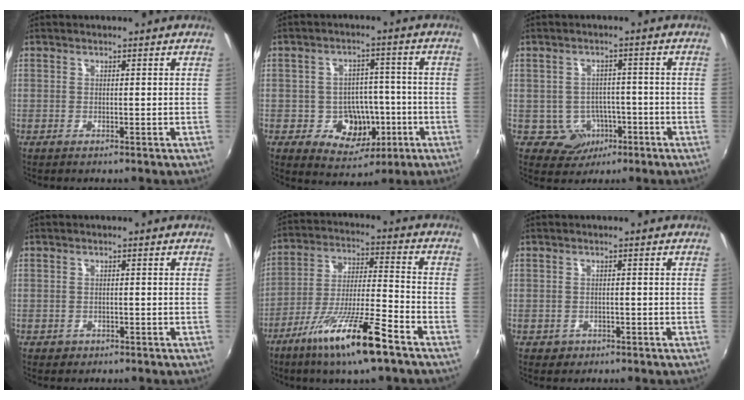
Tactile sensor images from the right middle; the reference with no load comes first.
{"total": 9.4, "force": [-2.9, 7.8, 4.4], "torque": [-0.080, 0.015, -0.024]}
{"total": 5.4, "force": [-2.3, 4.8, 0.9], "torque": [-0.031, 0.014, -0.018]}
{"total": 1.6, "force": [-0.8, 1.4, 0.4], "torque": [-0.010, -0.003, -0.009]}
{"total": 15.5, "force": [-9.6, 1.5, 12.0], "torque": [-0.240, -0.029, -0.174]}
{"total": 2.1, "force": [-0.9, 1.9, 0.6], "torque": [-0.015, -0.003, -0.011]}